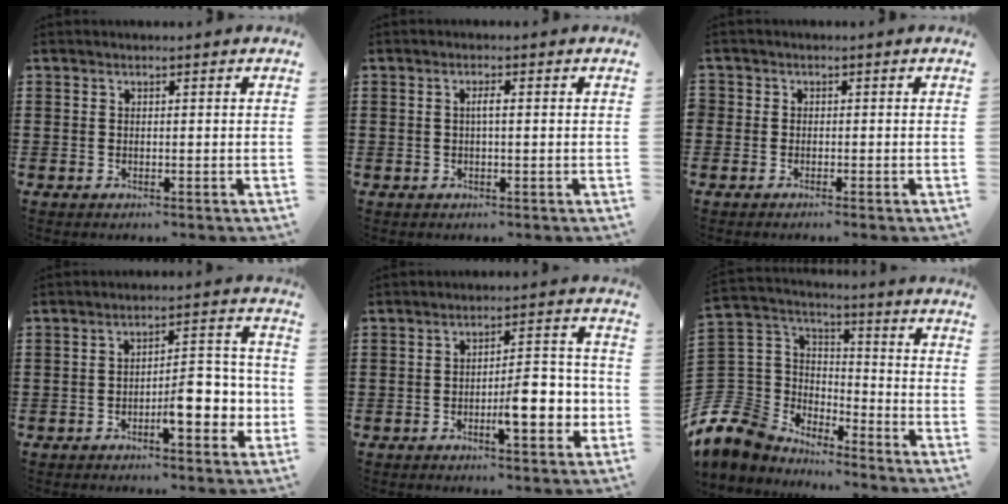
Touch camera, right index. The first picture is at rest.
{"total": 1.7, "force": [-0.1, 0.2, 1.7], "torque": [-0.031, 0.000, -0.003]}
{"total": 1.0, "force": [-0.8, 0.6, 0.0], "torque": [-0.002, 0.004, -0.018]}
{"total": 7.3, "force": [-2.5, 2.7, 6.3], "torque": [-0.077, -0.003, -0.046]}
{"total": 8.3, "force": [-2.5, 2.7, 7.4], "torque": [-0.094, -0.004, -0.043]}
{"total": 8.3, "force": [-5.6, 6.1, 1.0], "torque": [-0.089, -0.013, -0.115]}